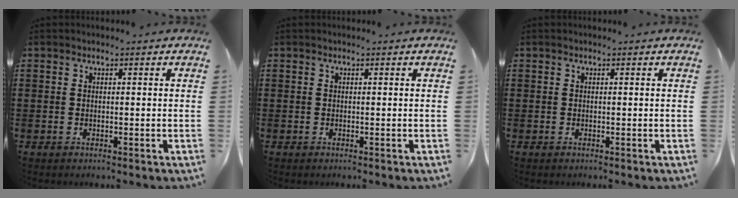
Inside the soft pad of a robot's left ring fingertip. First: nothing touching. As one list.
[{"total": 0.0}, {"total": 0.0}]